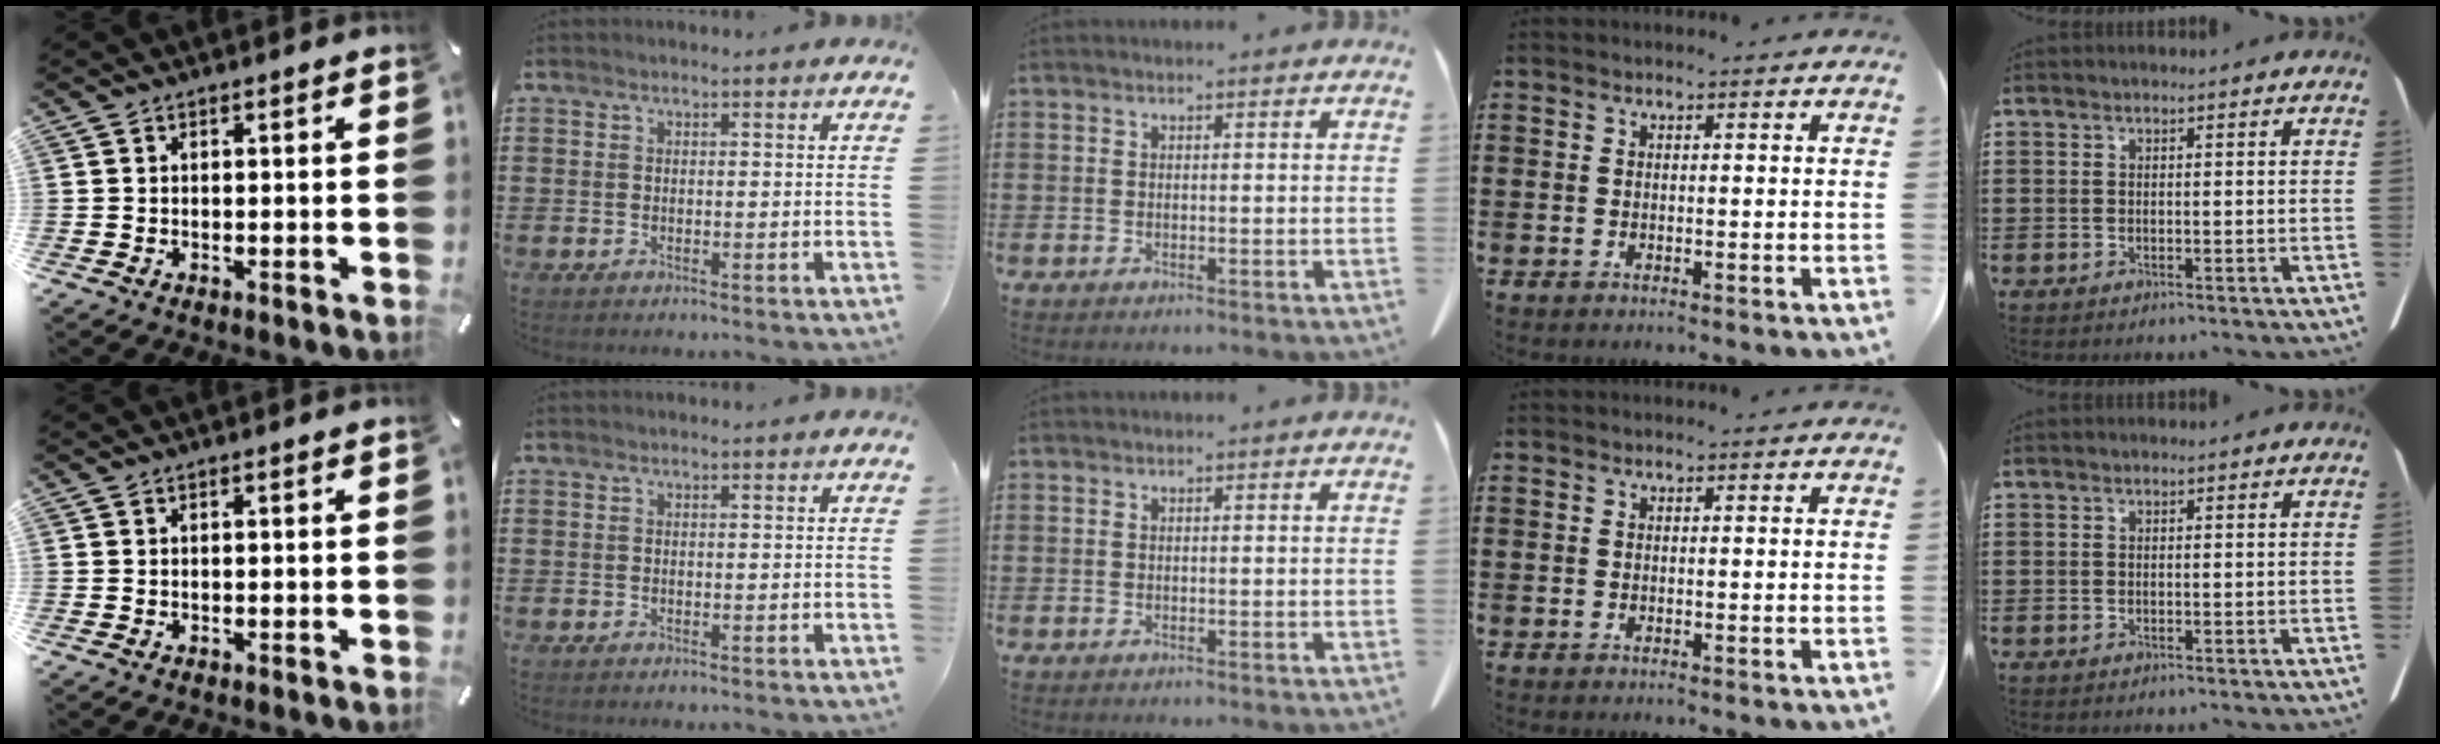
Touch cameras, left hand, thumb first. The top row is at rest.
{}